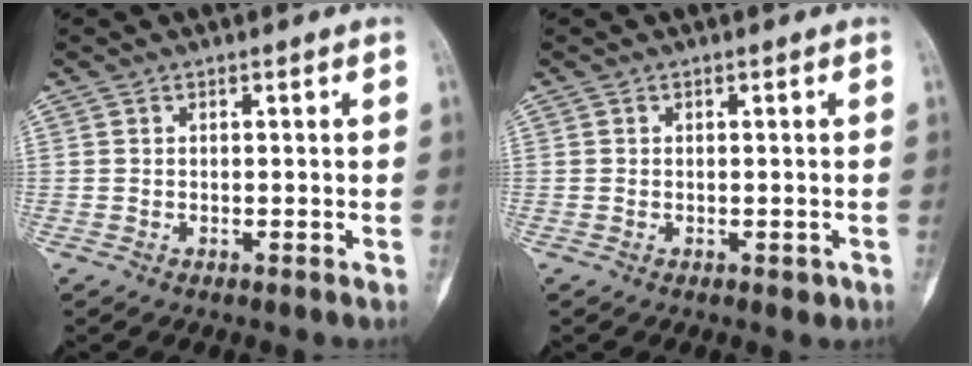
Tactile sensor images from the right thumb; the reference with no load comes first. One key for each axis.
{"total": 1.0, "fx": -0.3, "fy": 0.7, "fz": 0.6, "tx": 0.000, "ty": 0.001, "tz": -0.003}